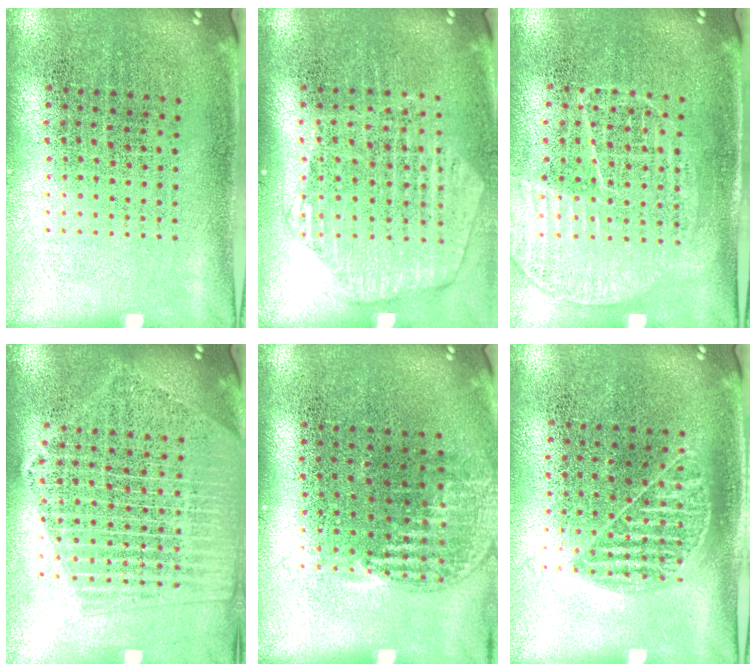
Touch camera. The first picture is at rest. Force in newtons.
{"total": 1.8, "press": 1.7, "slide": 0.6}
{"total": 1.3, "press": 1.3, "slide": 0.2}
{"total": 2.0, "press": 1.8, "slide": 0.9}
{"total": 1.0, "press": 0.9, "slide": 0.5}
{"total": 1.0, "press": 0.8, "slide": 0.5}